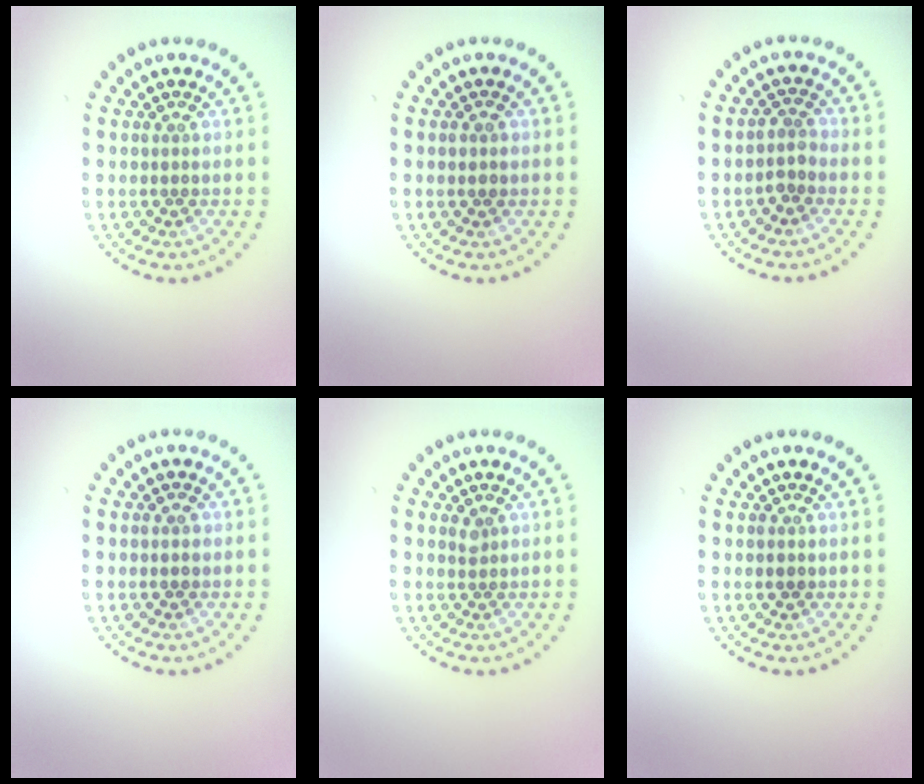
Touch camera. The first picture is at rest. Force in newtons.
{"total": 1.0, "press": 1.0, "slide": 0.2}
{"total": 1.5, "press": 1.2, "slide": 0.8}
{"total": 1.1, "press": 1.1, "slide": 0.1}
{"total": 0.8, "press": 0.6, "slide": 0.6}
{"total": 1.0, "press": 1.0, "slide": 0.1}